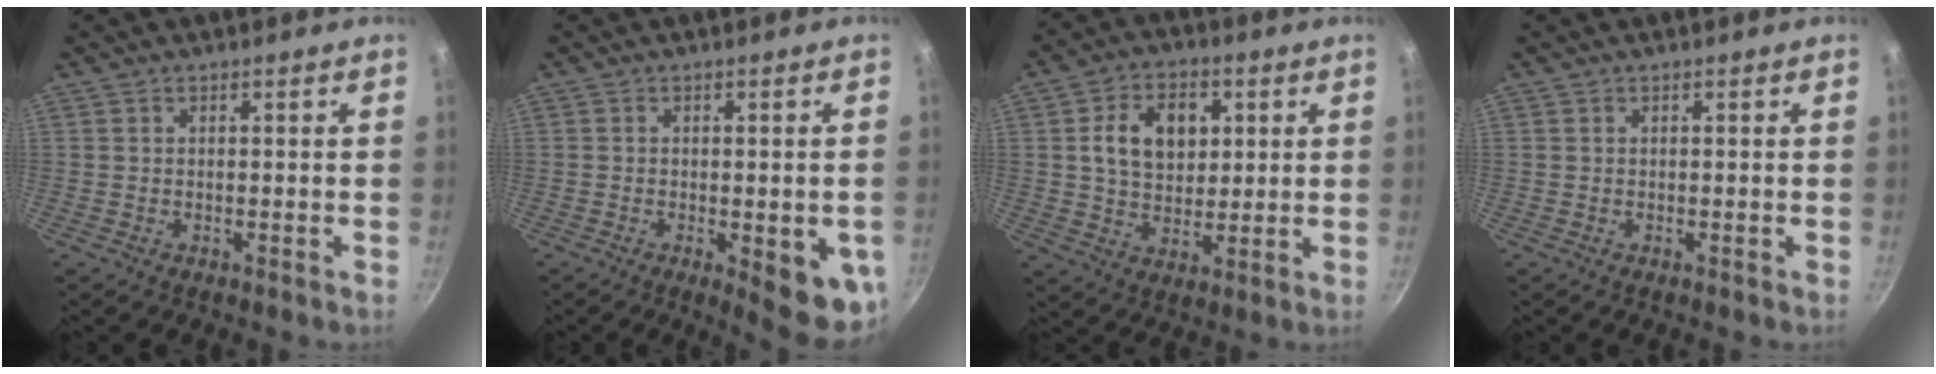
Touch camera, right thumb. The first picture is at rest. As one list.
[{"total": 10.6, "force": [-2.9, 3.4, 9.6], "torque": [-0.093, -0.001, -0.029]}, {"total": 11.6, "force": [2.7, 8.3, 7.6], "torque": [-0.101, 0.000, 0.041]}, {"total": 0.0}]